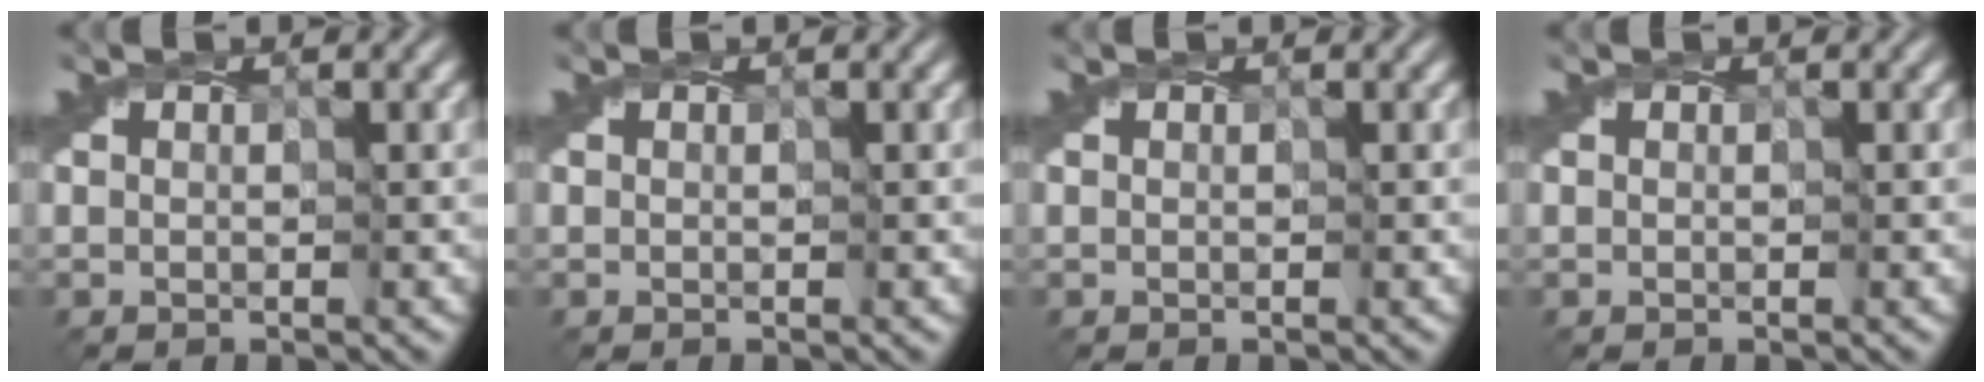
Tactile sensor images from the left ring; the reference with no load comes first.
{"total": 0.0}
{"total": 0.0}
{"total": 0.0}